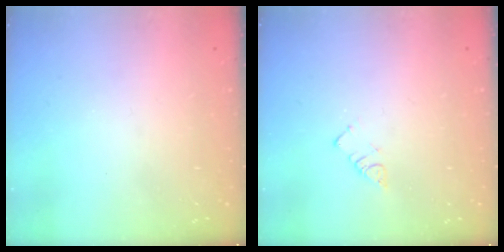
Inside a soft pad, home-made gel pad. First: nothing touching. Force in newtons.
{"total": 2.7, "press": 2.7, "slide": 0.4}